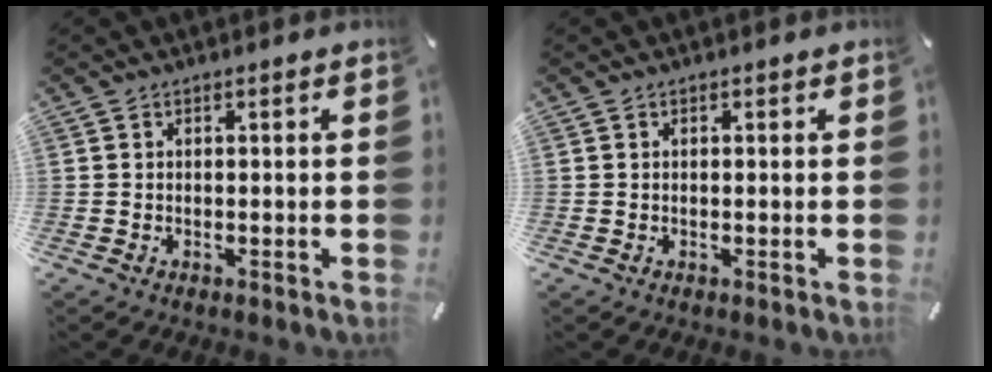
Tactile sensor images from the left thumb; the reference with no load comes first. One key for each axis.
{"total": 0.0}